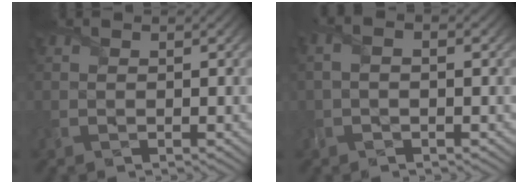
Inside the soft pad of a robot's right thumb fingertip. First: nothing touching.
{"total": 2.5, "force": [-0.2, 1.2, 2.2], "torque": [-0.043, 0.006, -0.005]}